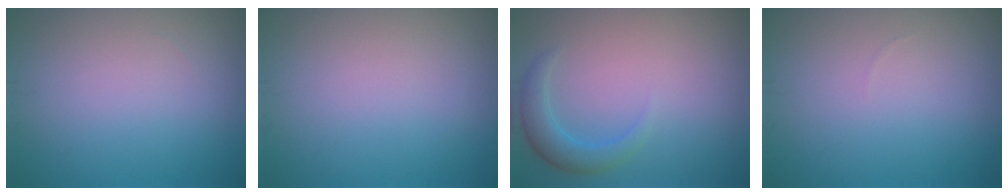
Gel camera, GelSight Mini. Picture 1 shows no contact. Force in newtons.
{"total": 0.0}
{"total": 2.4, "press": 2.4, "slide": 0.1}
{"total": 0.0}